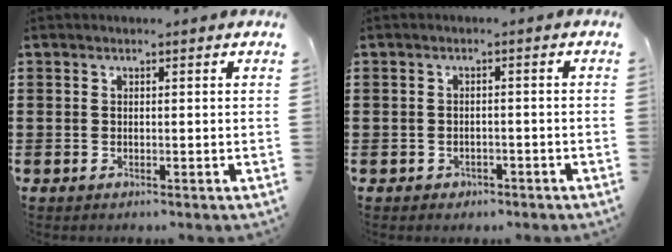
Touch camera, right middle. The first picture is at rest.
{"total": 1.1, "force": [-0.9, 0.7, 0.1], "torque": [-0.006, 0.000, -0.021]}